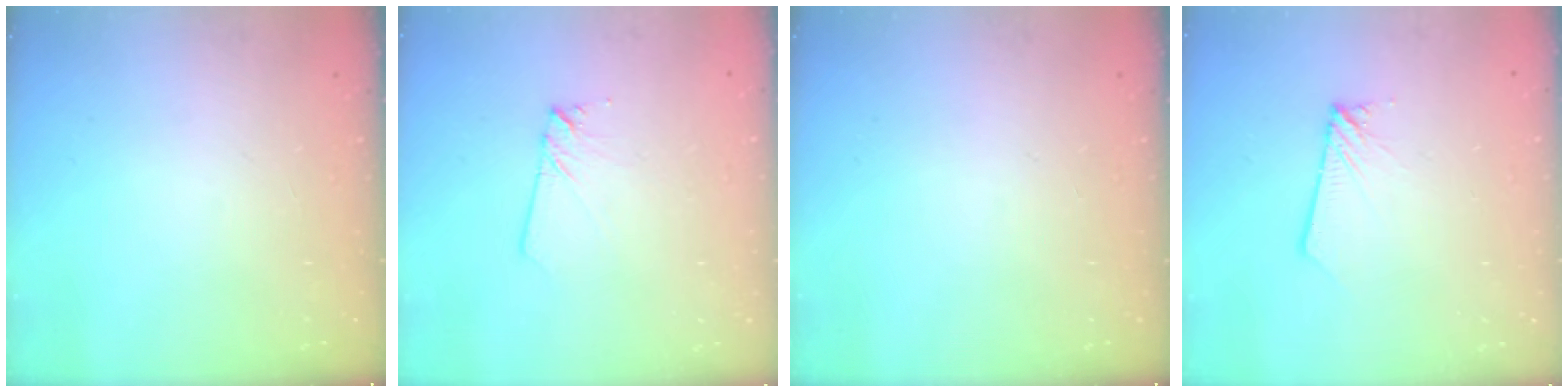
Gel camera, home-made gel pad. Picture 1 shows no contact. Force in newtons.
{"total": 3.5, "press": 3.5, "slide": 0.4}
{"total": 0.0}
{"total": 1.8, "press": 1.8, "slide": 0.2}